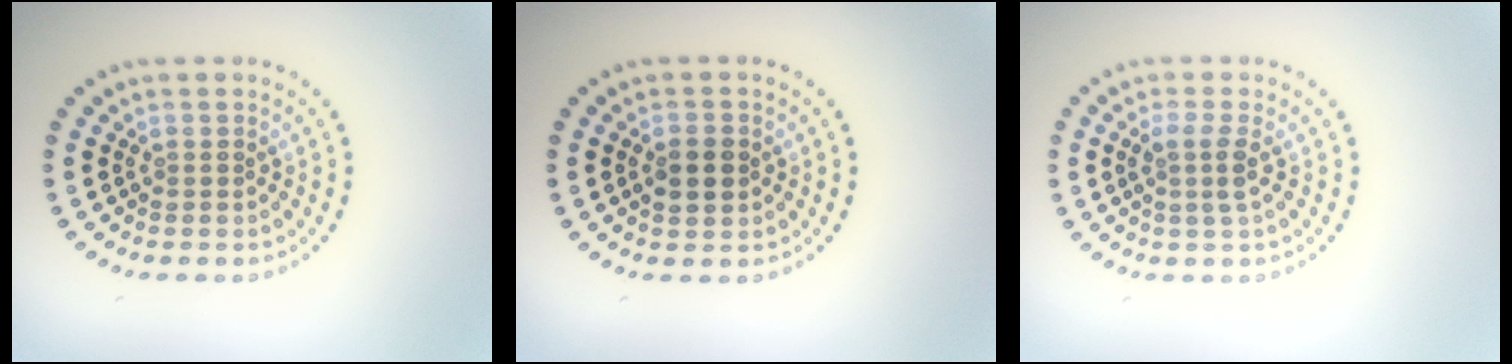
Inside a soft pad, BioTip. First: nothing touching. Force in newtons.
{"total": 2.5, "press": 2.5, "slide": 0.2}
{"total": 1.9, "press": 1.6, "slide": 1.1}